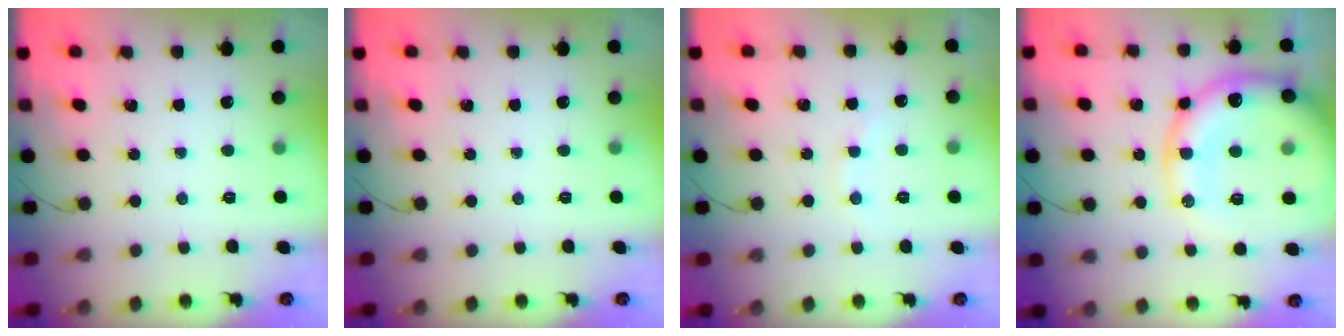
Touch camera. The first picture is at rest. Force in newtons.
{"total": 0.0}
{"total": 5.9, "press": 5.8, "slide": 1.2}
{"total": 22.4, "press": 22.0, "slide": 4.1}